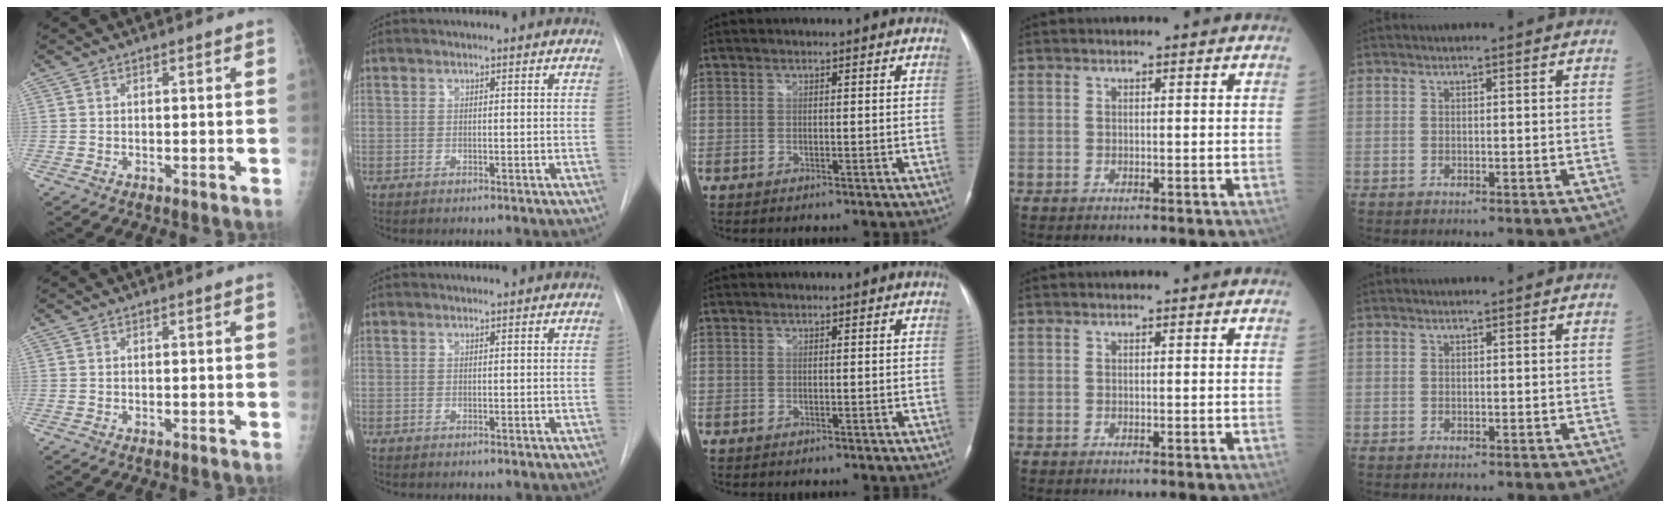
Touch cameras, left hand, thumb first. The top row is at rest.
{}